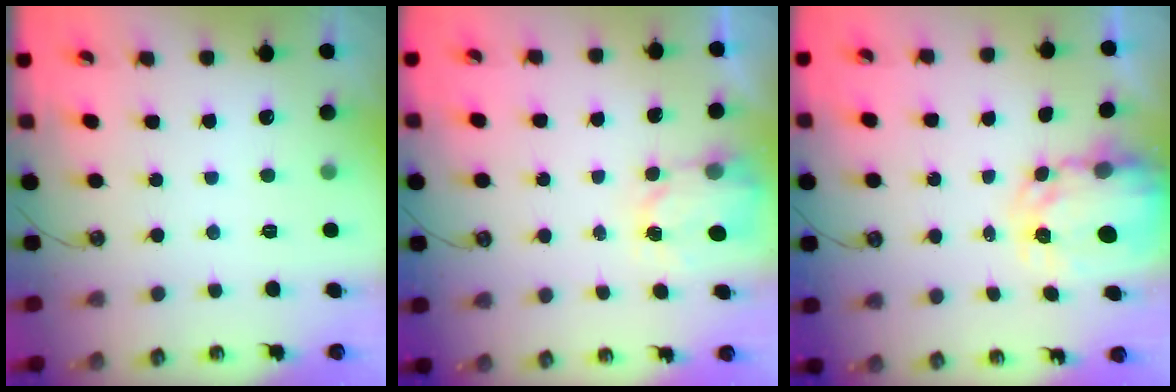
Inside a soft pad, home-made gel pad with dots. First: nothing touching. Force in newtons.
{"total": 2.7, "press": 2.6, "slide": 0.4}
{"total": 5.1, "press": 5.1, "slide": 0.2}